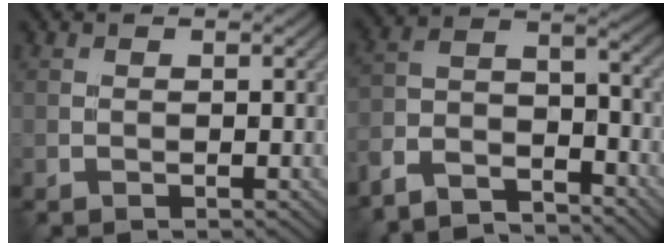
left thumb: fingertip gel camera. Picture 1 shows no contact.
{"total": 8.9, "force": [-7.8, 2.7, 3.4], "torque": [-0.071, -0.006, -0.161]}